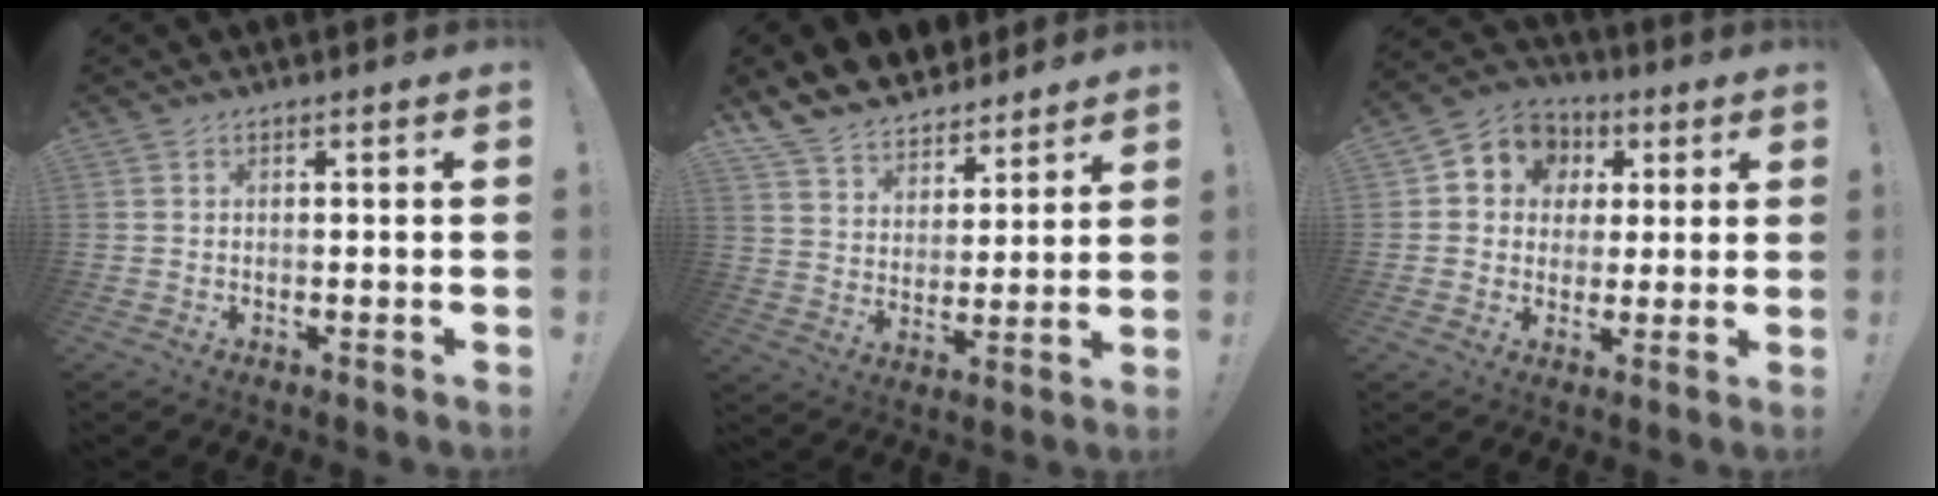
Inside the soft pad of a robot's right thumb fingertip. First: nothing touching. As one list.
[{"total": 9.8, "force": [8.5, 4.9, 1.1], "torque": [-0.037, -0.074, 0.164]}, {"total": 8.8, "force": [2.1, 8.1, 2.9], "torque": [-0.040, -0.007, 0.045]}]